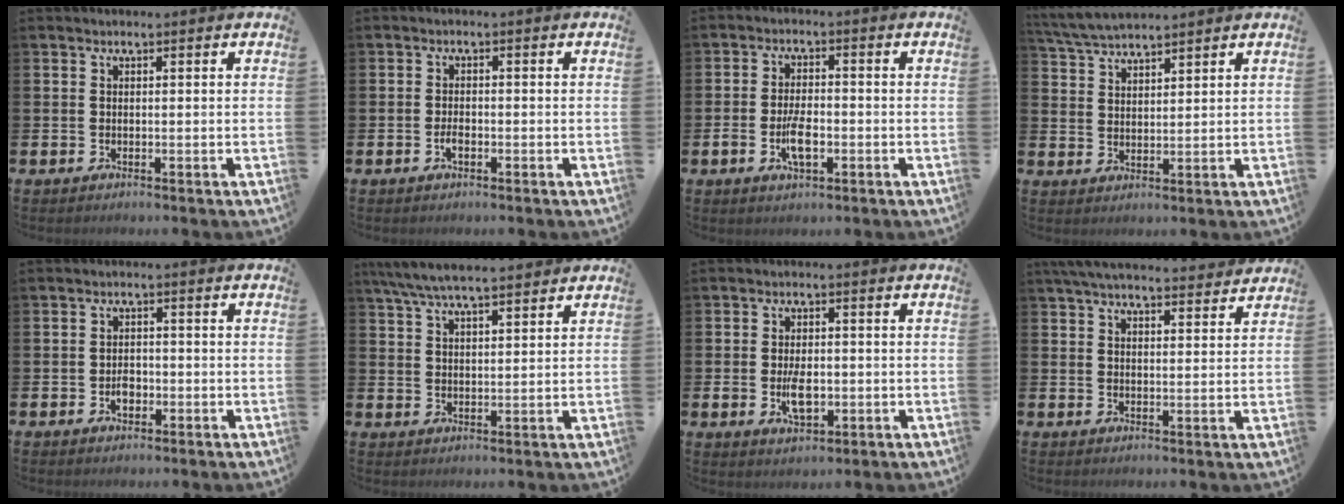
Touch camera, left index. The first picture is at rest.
{"total": 1.6, "force": [-0.7, 0.8, 1.3], "torque": [-0.027, 0.004, -0.013]}
{"total": 4.5, "force": [-1.3, 2.0, 3.9], "torque": [-0.068, 0.003, -0.025]}
{"total": 4.6, "force": [4.5, 0.5, 0.8], "torque": [-0.039, -0.015, 0.083]}
{"total": 2.2, "force": [-0.7, 1.5, 1.4], "torque": [-0.013, -0.001, -0.017]}
{"total": 6.3, "force": [5.8, 0.8, 2.3], "torque": [-0.068, -0.015, 0.109]}
{"total": 4.4, "force": [-0.8, 2.5, 3.6], "torque": [-0.045, -0.003, -0.017]}
{"total": 5.5, "force": [5.3, 0.7, 1.4], "torque": [-0.041, -0.021, 0.097]}